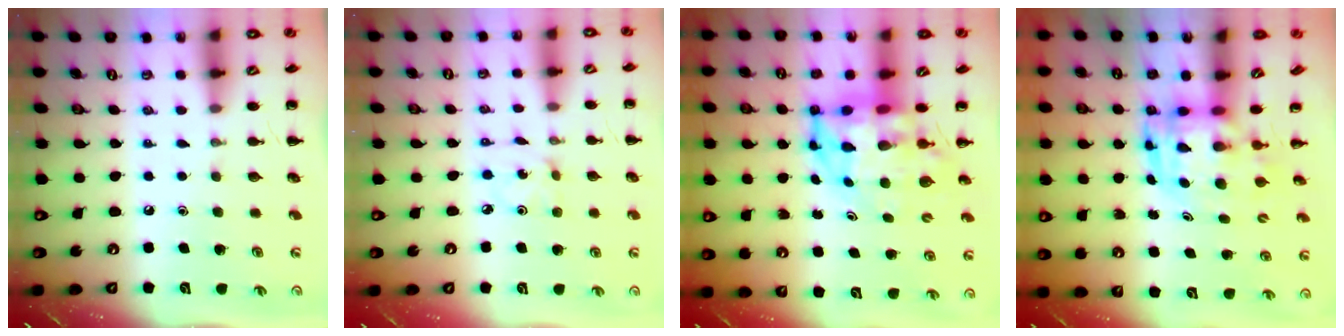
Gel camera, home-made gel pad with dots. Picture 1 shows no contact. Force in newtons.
{"total": 1.5, "press": 1.4, "slide": 0.4}
{"total": 7.4, "press": 7.0, "slide": 2.3}
{"total": 3.9, "press": 3.8, "slide": 0.8}